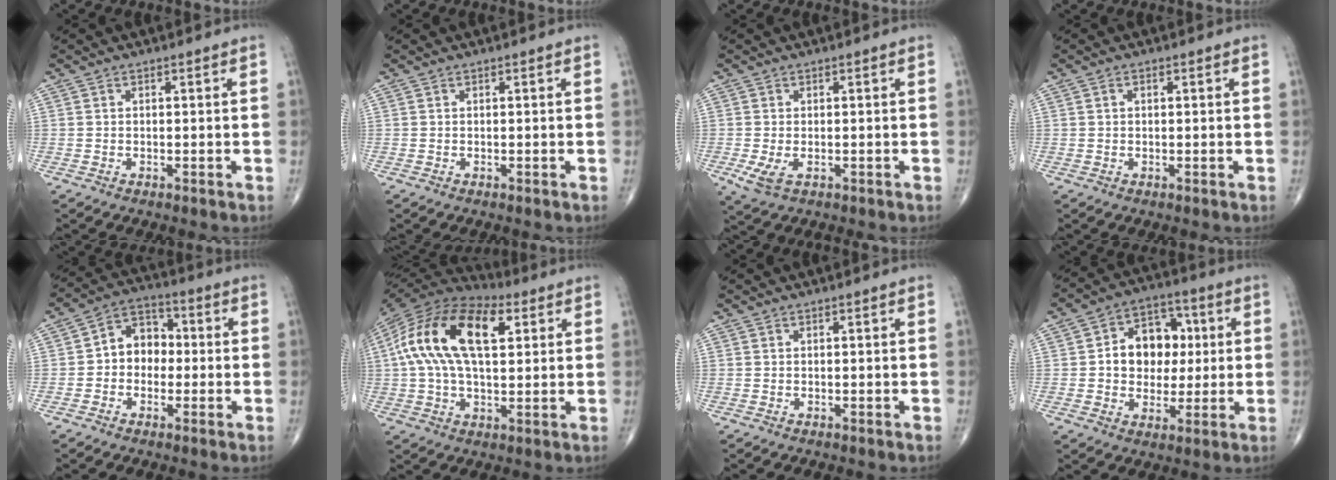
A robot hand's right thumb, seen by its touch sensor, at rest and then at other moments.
{"total": 0.0}
{"total": 3.7, "force": [-1.0, 2.0, 3.0], "torque": [-0.068, -0.011, -0.013]}
{"total": 0.9, "force": [0.2, 0.6, 0.6], "torque": [-0.009, 0.002, 0.003]}
{"total": 7.9, "force": [-0.5, 6.3, 4.7], "torque": [-0.041, 0.032, -0.025]}
{"total": 21.3, "force": [5.4, 10.9, 17.5], "torque": [-0.334, 0.024, 0.082]}
{"total": 0.0}
{"total": 12.5, "force": [1.2, 9.7, 7.8], "torque": [-0.067, 0.019, 0.017]}